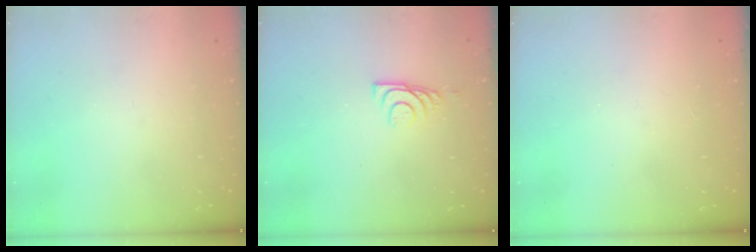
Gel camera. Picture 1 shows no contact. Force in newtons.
{"total": 6.9, "press": 6.8, "slide": 0.8}
{"total": 2.8, "press": 2.8, "slide": 0.4}